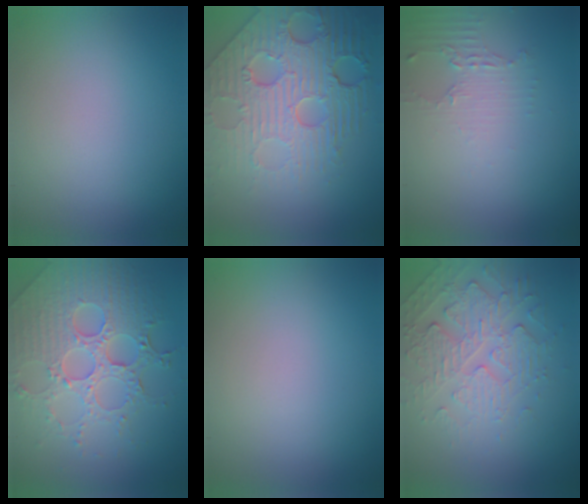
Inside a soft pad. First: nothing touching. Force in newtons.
{"total": 8.6, "press": 5.9, "slide": 6.3}
{"total": 2.0, "press": 1.5, "slide": 1.3}
{"total": 7.7, "press": 5.7, "slide": 5.2}
{"total": 0.0}
{"total": 4.9, "press": 3.6, "slide": 3.4}